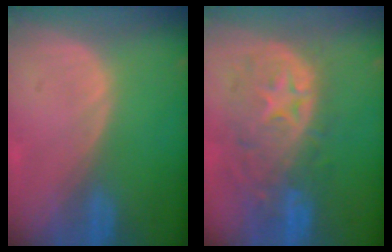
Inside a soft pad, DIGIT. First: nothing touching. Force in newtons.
{"total": 11.2, "press": 9.8, "slide": 5.3}